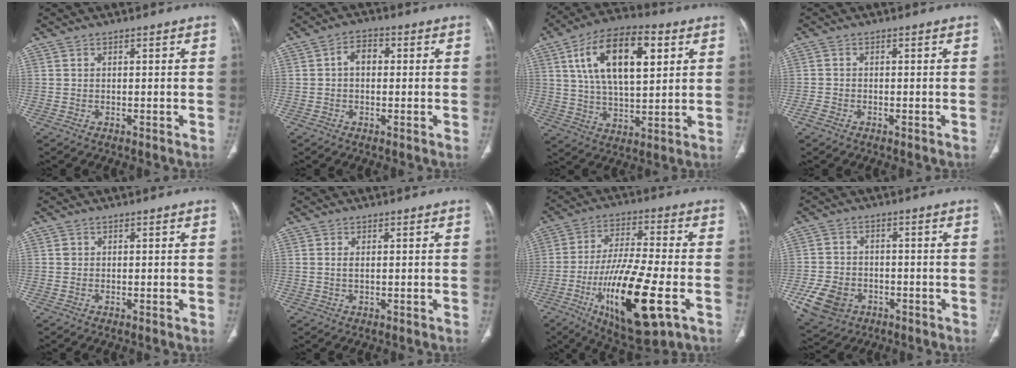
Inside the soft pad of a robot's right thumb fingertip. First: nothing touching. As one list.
[{"total": 4.1, "force": [0.3, 2.8, 3.0], "torque": [-0.043, 0.016, -0.001]}, {"total": 18.9, "force": [6.4, 8.9, 15.4], "torque": [-0.250, -0.002, 0.108]}, {"total": 1.6, "force": [-1.0, 1.1, 0.7], "torque": [-0.019, 0.002, -0.020]}, {"total": 0.6, "force": [0.2, 0.6, 0.2], "torque": [0.000, 0.002, 0.004]}, {"total": 1.3, "force": [0.3, 0.5, 1.1], "torque": [-0.028, 0.001, 0.009]}, {"total": 20.4, "force": [-6.9, 6.0, 18.3], "torque": [-0.338, 0.007, -0.106]}, {"total": 9.4, "force": [-3.8, 7.2, 4.7], "torque": [-0.085, 0.019, -0.057]}]